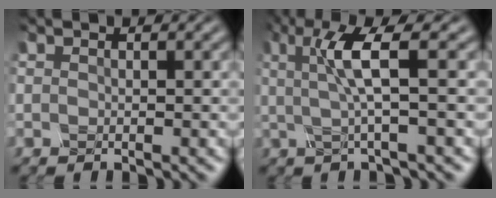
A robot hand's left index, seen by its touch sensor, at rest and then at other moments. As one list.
[{"total": 3.8, "force": [0.0, 0.2, 3.8], "torque": [-0.078, 0.000, 0.004]}]